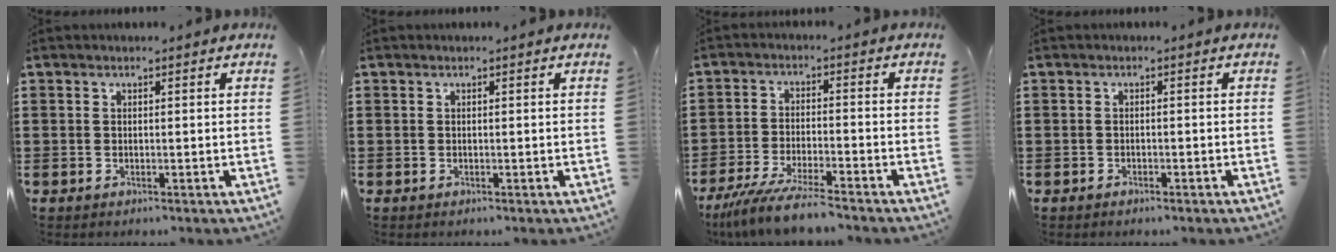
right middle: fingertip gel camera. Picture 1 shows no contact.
{"total": 0.0}
{"total": 6.7, "force": [-5.9, -0.3, 3.2], "torque": [-0.074, -0.017, -0.114]}
{"total": 0.7, "force": [-0.7, 0.2, 0.2], "torque": [-0.005, -0.002, -0.013]}